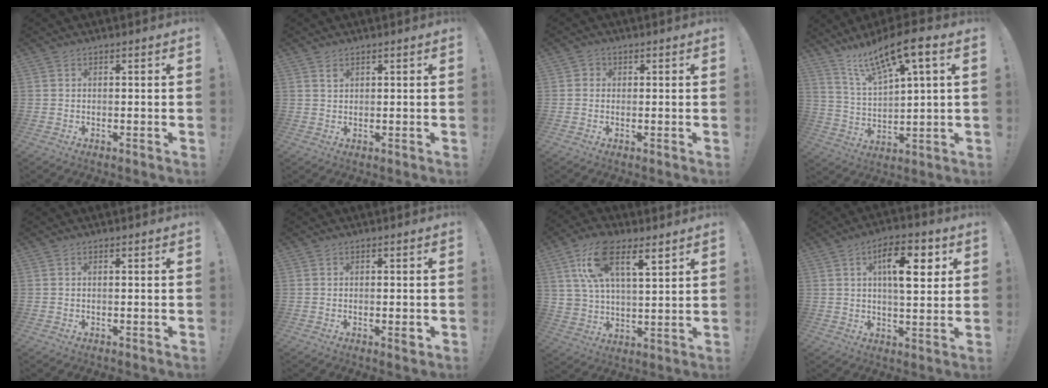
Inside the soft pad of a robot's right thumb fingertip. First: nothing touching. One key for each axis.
{"total": 1.2, "fx": 0.8, "fy": 0.7, "fz": 0.5, "tx": -0.001, "ty": -0.004, "tz": 0.013}
{"total": 1.5, "fx": -0.3, "fy": 1.3, "fz": 0.6, "tx": -0.012, "ty": 0.005, "tz": -0.005}
{"total": 12.7, "fx": 8.5, "fy": 2.8, "fz": 9.0, "tx": -0.161, "ty": -0.042, "tz": 0.140}
{"total": 0.6, "fx": -0.3, "fy": -0.1, "fz": 0.5, "tx": -0.010, "ty": 0.000, "tz": -0.005}
{"total": 2.0, "fx": -0.6, "fy": 0.4, "fz": 1.8, "tx": -0.011, "ty": -0.004, "tz": -0.013}
{"total": 15.5, "fx": 8.4, "fy": 7.5, "fz": 10.6, "tx": -0.185, "ty": -0.025, "tz": 0.153}
{"total": 13.2, "fx": 4.4, "fy": 5.7, "fz": 11.1, "tx": -0.157, "ty": -0.002, "tz": 0.068}